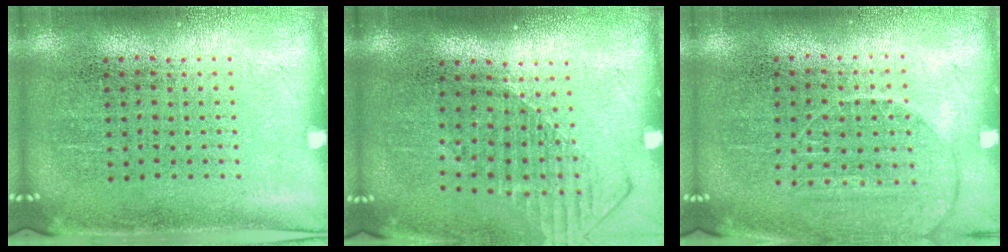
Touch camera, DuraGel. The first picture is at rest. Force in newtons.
{"total": 1.6, "press": 1.2, "slide": 1.1}
{"total": 1.4, "press": 1.3, "slide": 0.6}